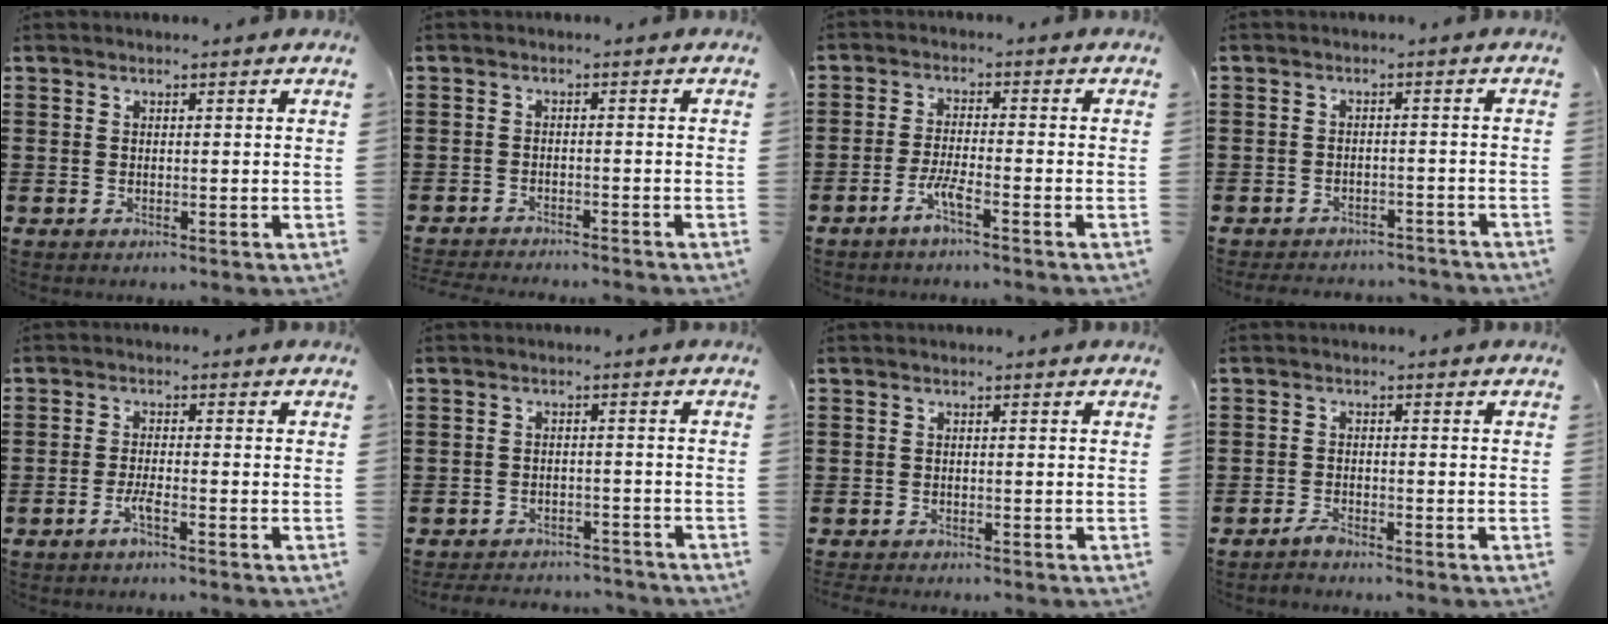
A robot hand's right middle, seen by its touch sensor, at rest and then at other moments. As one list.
[{"total": 2.3, "force": [-2.3, 0.1, 0.0], "torque": [-0.004, 0.002, -0.049]}, {"total": 3.7, "force": [-2.3, 0.2, 2.9], "torque": [-0.064, -0.001, -0.047]}, {"total": 2.8, "force": [-2.8, 0.5, -0.3], "torque": [-0.002, 0.002, -0.062]}, {"total": 2.5, "force": [-1.4, 0.2, 2.1], "torque": [-0.044, -0.001, -0.028]}, {"total": 3.4, "force": [-3.4, 0.6, -0.1], "torque": [-0.003, 0.001, -0.073]}, {"total": 1.2, "force": [-1.1, 0.2, 0.0], "torque": [-0.003, 0.003, -0.025]}, {"total": 1.8, "force": [-1.7, 0.1, 0.7], "torque": [-0.014, 0.002, -0.033]}]